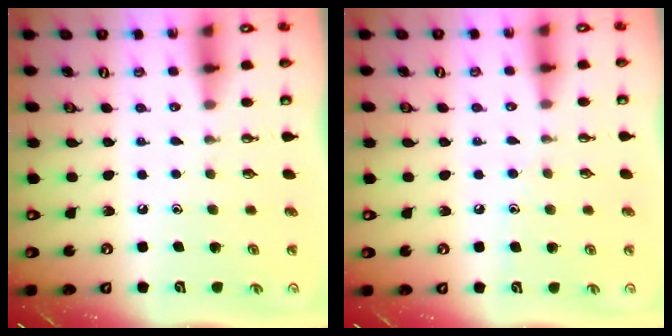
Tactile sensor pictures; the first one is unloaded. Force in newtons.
{"total": 5.4, "press": 5.4, "slide": 0.6}